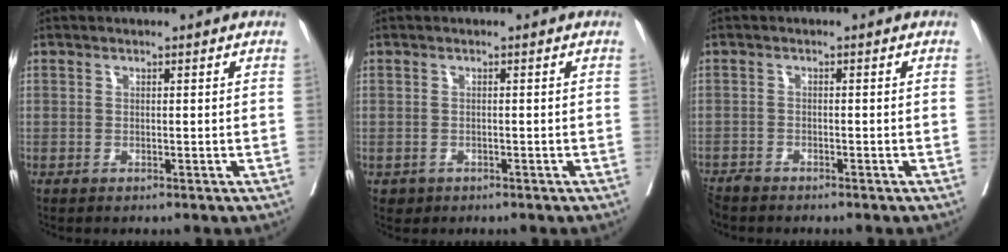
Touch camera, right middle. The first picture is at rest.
{"total": 1.1, "force": [-0.4, 1.0, 0.1], "torque": [-0.004, 0.003, 0.000]}
{"total": 3.2, "force": [-3.0, 0.6, 0.7], "torque": [-0.011, -0.010, -0.056]}